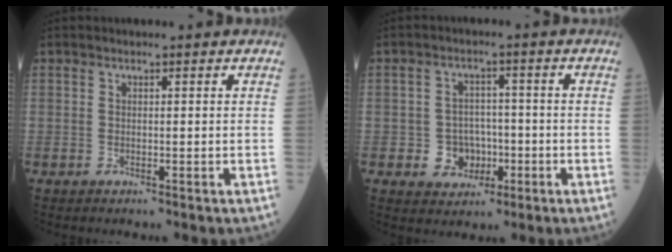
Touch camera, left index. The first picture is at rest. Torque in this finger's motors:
{"motor_torque": [0.69, 0.08, 0.24, 0.03]}